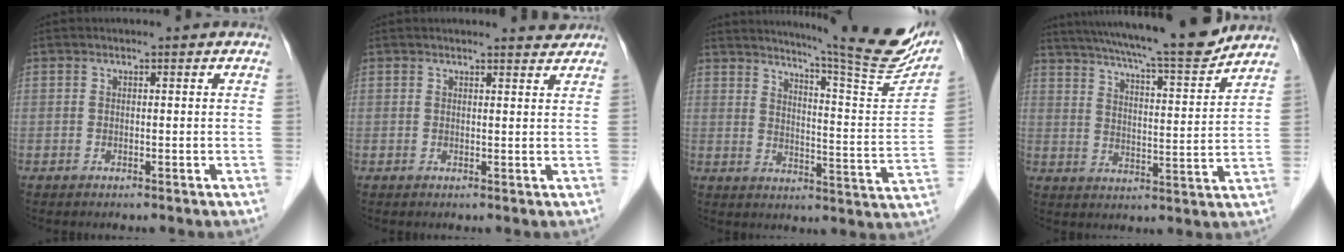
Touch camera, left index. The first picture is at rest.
{"total": 2.3, "force": [2.2, 0.0, 0.2], "torque": [-0.006, -0.007, 0.023]}
{"total": 19.5, "force": [17.2, -0.2, 9.2], "torque": [-0.132, -0.075, 0.213]}
{"total": 17.9, "force": [15.9, 0.2, 8.2], "torque": [-0.133, -0.010, 0.231]}